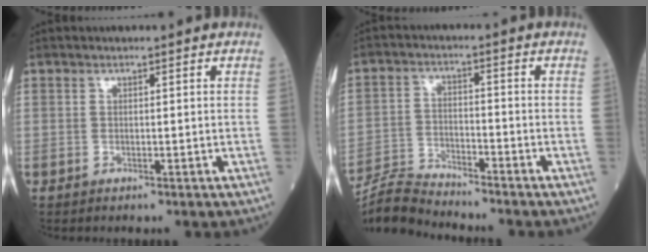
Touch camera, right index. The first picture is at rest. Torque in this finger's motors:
{"motor_torque": [-0.26, -0.15, -0.58, -0.21]}